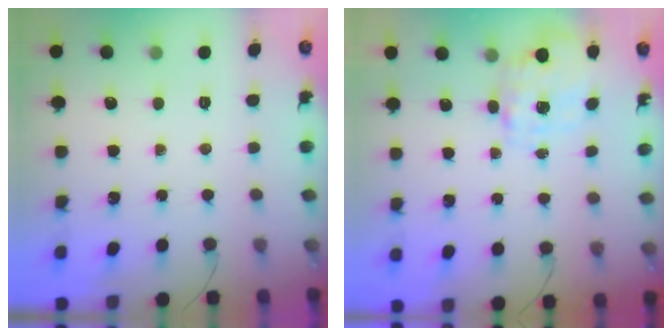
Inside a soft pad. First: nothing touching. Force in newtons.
{"total": 4.0, "press": 3.9, "slide": 0.8}